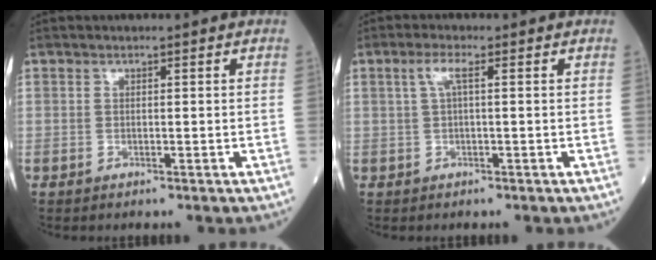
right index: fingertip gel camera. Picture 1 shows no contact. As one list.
[{"total": 2.2, "force": [0.4, 0.3, 2.1], "torque": [-0.047, 0.009, 0.008]}]